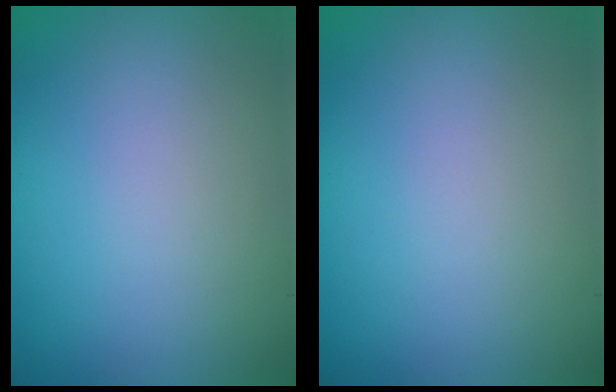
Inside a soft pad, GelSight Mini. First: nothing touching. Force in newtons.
{"total": 0.0}